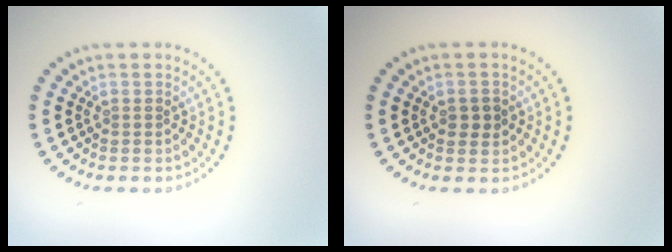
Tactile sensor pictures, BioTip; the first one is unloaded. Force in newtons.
{"total": 1.5, "press": 1.5, "slide": 0.1}